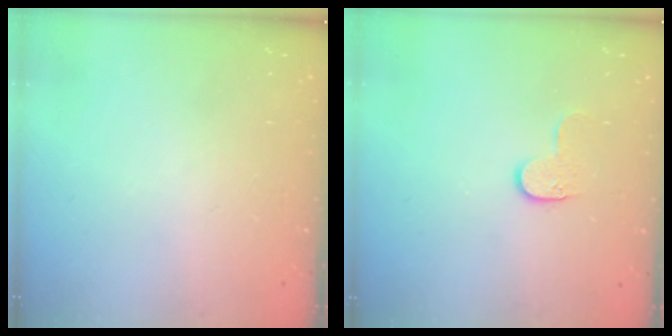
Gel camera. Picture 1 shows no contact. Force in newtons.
{"total": 5.6, "press": 5.6, "slide": 0.5}